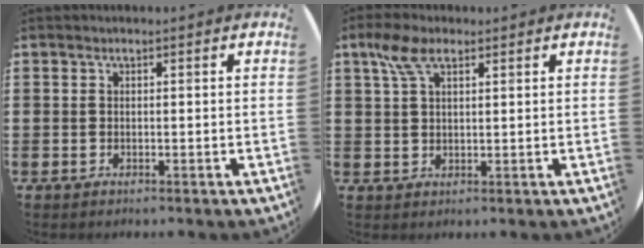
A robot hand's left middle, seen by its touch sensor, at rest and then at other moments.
{"total": 5.1, "force": [2.8, 2.2, 3.6], "torque": [-0.079, 0.008, 0.050]}